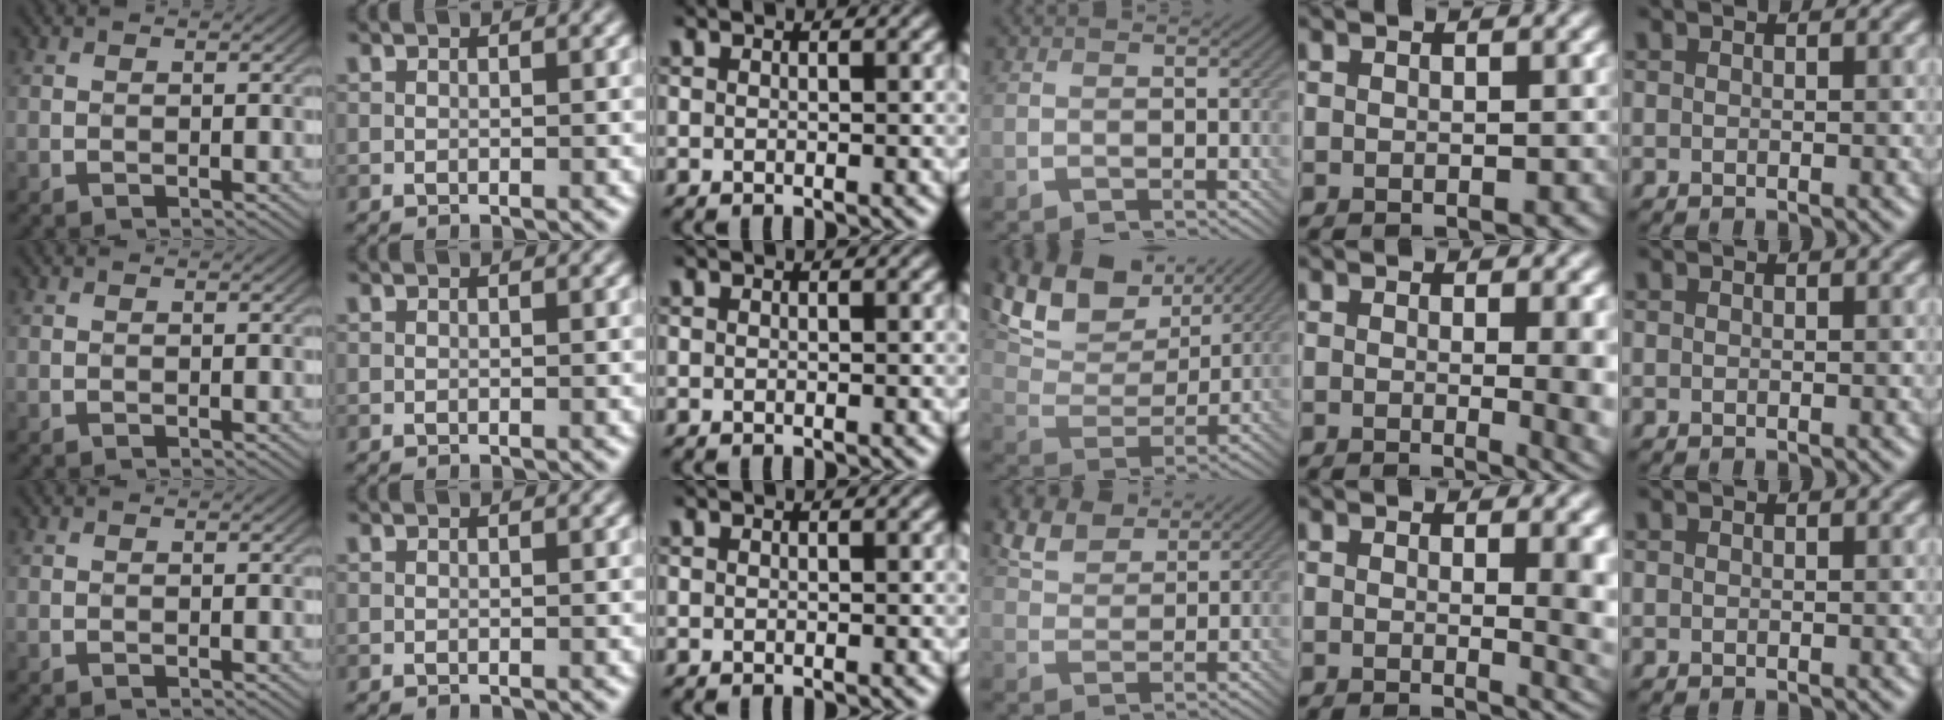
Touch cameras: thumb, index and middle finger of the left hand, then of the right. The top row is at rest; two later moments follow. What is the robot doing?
{"motion": "insert", "object": "bottle cap"}